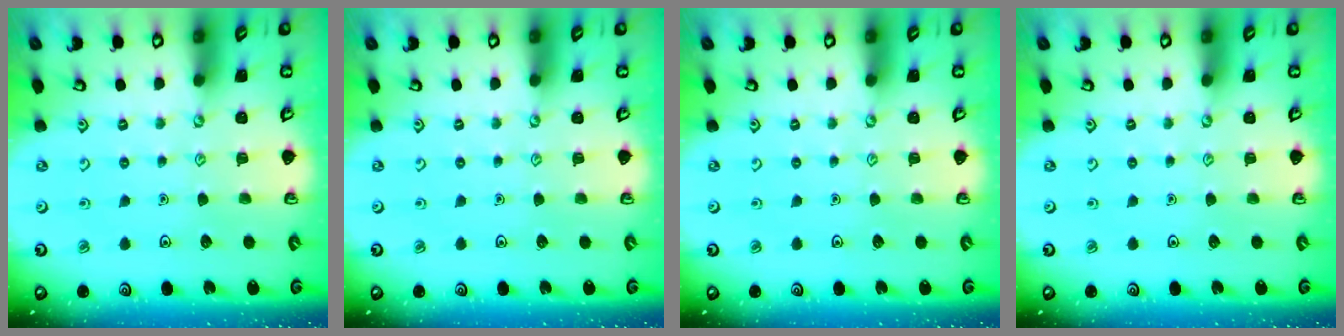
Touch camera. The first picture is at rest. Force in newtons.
{"total": 0.0}
{"total": 0.0}
{"total": 0.0}